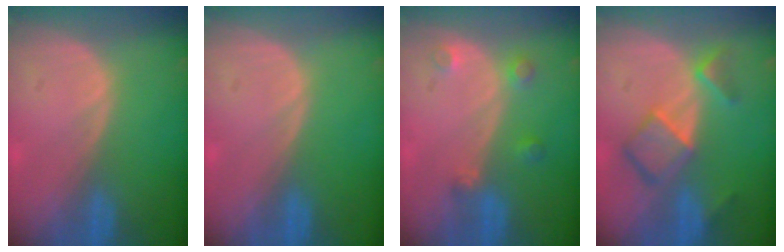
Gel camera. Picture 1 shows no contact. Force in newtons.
{"total": 0.0}
{"total": 3.0, "press": 2.8, "slide": 1.1}
{"total": 7.2, "press": 6.2, "slide": 3.7}